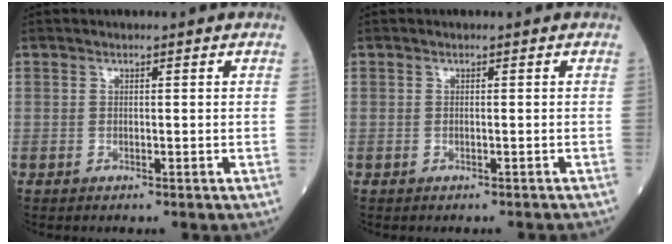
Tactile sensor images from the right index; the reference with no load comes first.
{"total": 1.1, "force": [-0.9, 0.0, 0.7], "torque": [-0.012, -0.001, -0.009]}